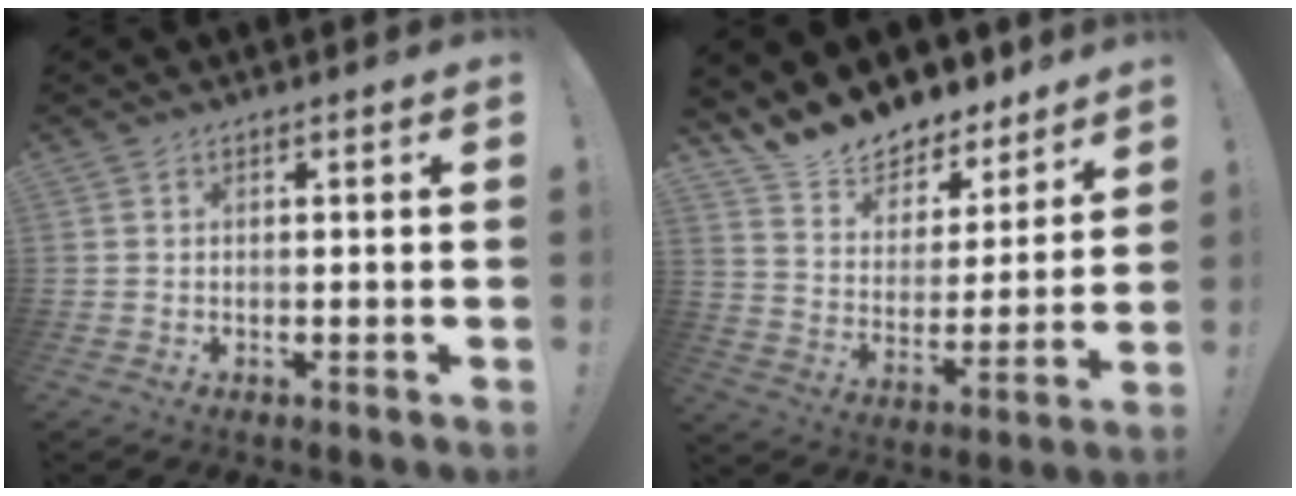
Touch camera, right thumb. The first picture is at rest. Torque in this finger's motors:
{"motor_torque": [0.64, 0.88, 0.17, 0.17, 0.00]}